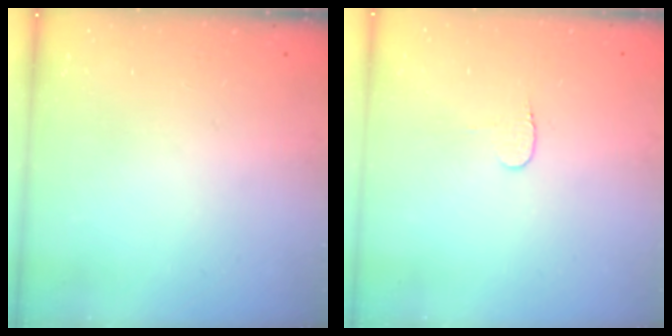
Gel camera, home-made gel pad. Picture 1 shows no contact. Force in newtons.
{"total": 3.3, "press": 3.3, "slide": 0.3}